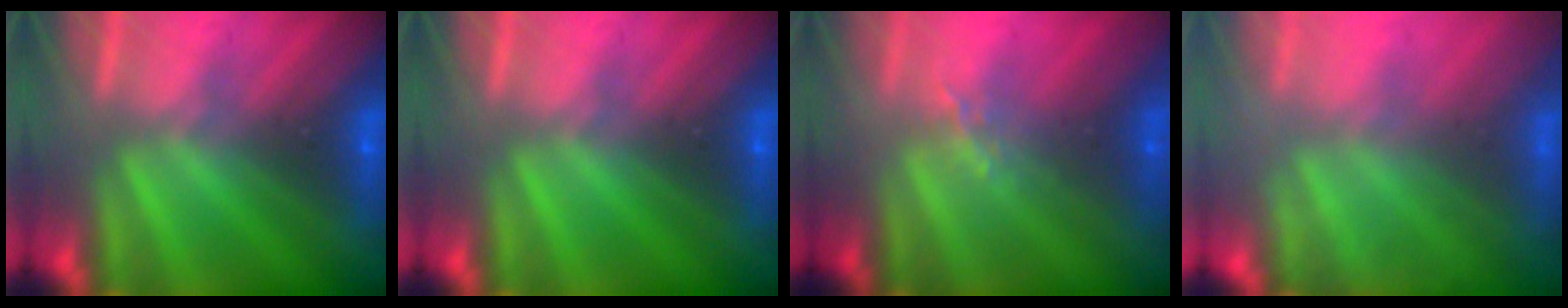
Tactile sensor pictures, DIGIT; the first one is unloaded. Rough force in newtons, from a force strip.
{"total": 0.0}
{"total": 1.3}
{"total": 2.2}